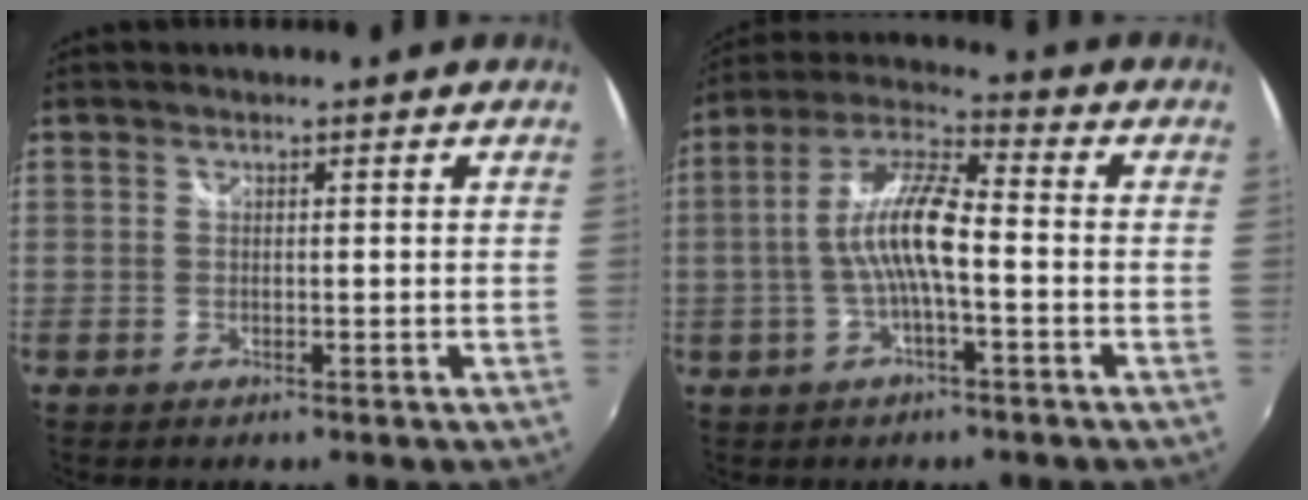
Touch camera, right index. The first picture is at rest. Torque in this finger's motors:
{"motor_torque": [0.93, -0.54, 0.80, 0.21]}